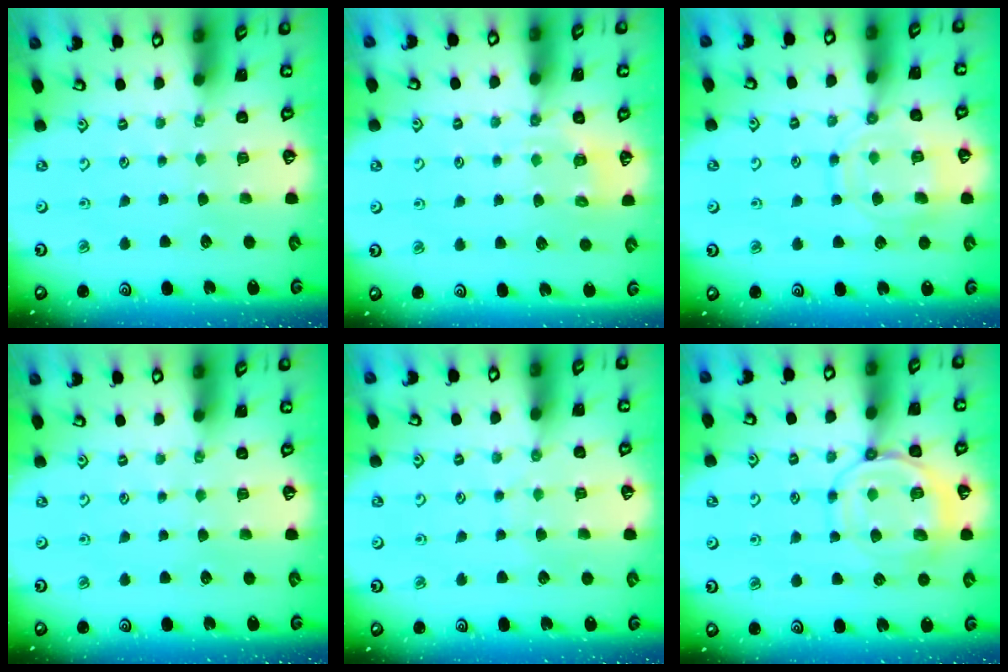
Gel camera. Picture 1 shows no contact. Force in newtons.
{"total": 6.6, "press": 6.5, "slide": 1.3}
{"total": 13.0, "press": 12.9, "slide": 1.2}
{"total": 0.0}
{"total": 4.7, "press": 4.7, "slide": 0.4}
{"total": 11.2, "press": 11.1, "slide": 1.2}